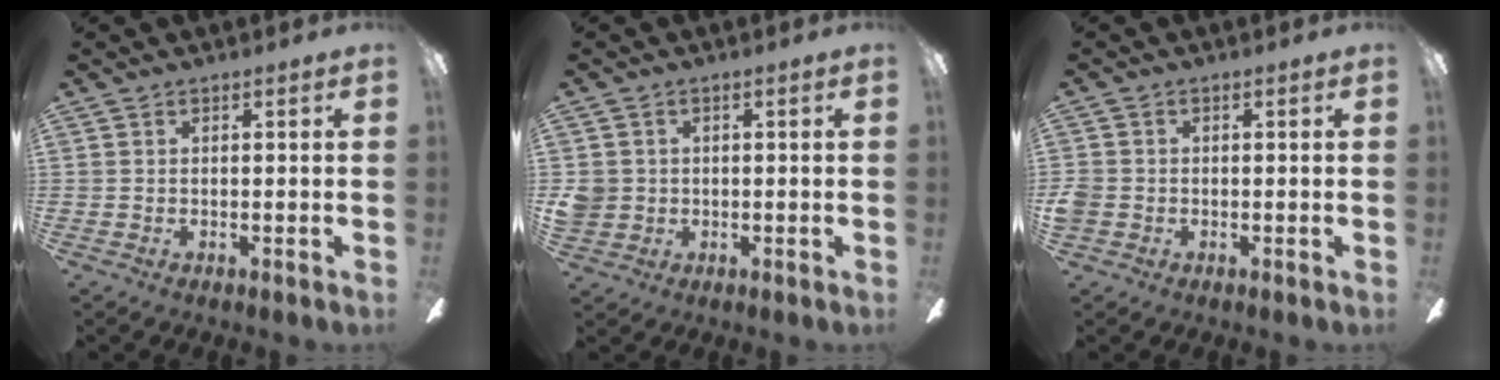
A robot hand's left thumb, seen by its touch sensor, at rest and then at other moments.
{"total": 3.8, "force": [0.2, 3.7, 0.7], "torque": [-0.018, 0.005, 0.004]}
{"total": 2.3, "force": [-0.6, 2.0, 0.7], "torque": [-0.011, 0.005, -0.011]}